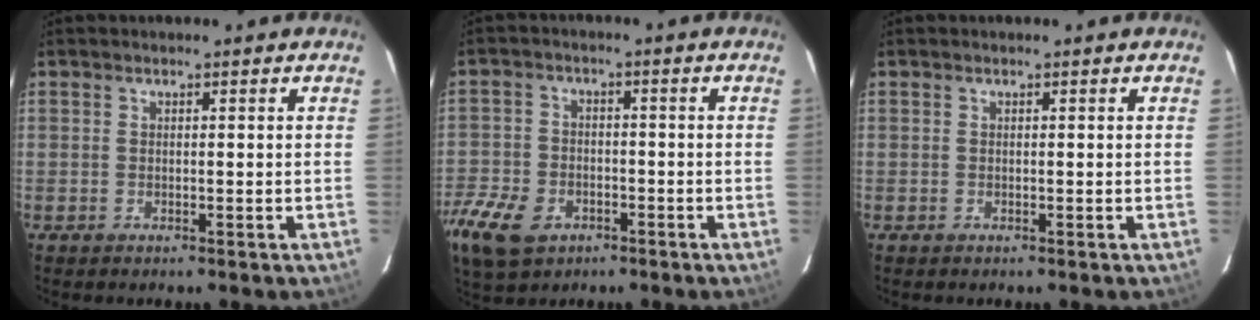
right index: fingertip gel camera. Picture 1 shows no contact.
{"total": 13.9, "force": [-7.3, 9.5, 7.1], "torque": [-0.201, -0.014, -0.134]}
{"total": 0.0}